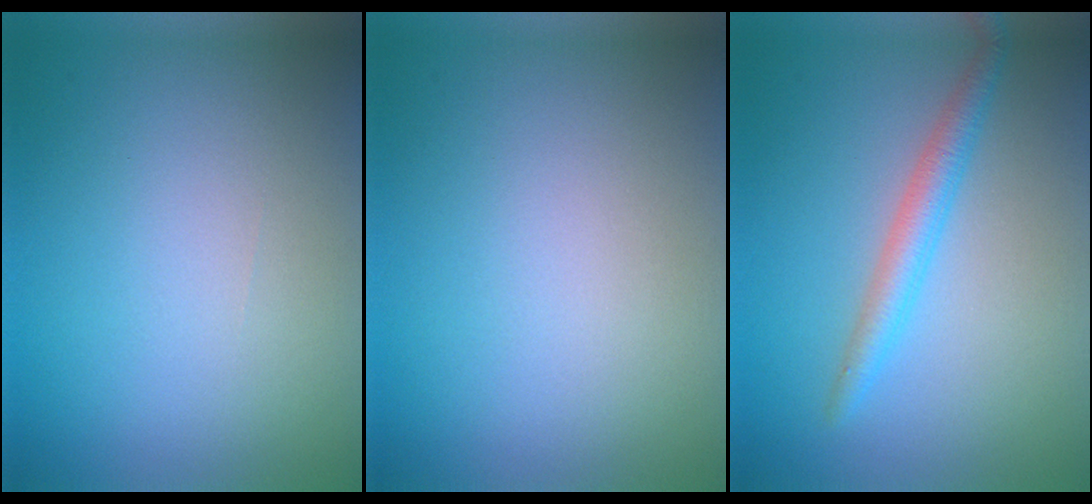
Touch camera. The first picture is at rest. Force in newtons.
{"total": 0.0}
{"total": 2.4, "press": 2.4, "slide": 0.1}